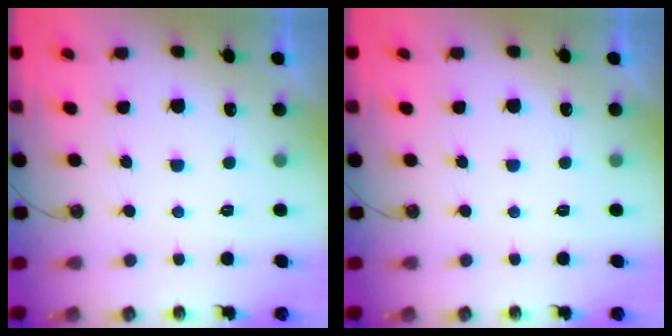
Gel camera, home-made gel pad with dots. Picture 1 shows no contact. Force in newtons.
{"total": 0.0}